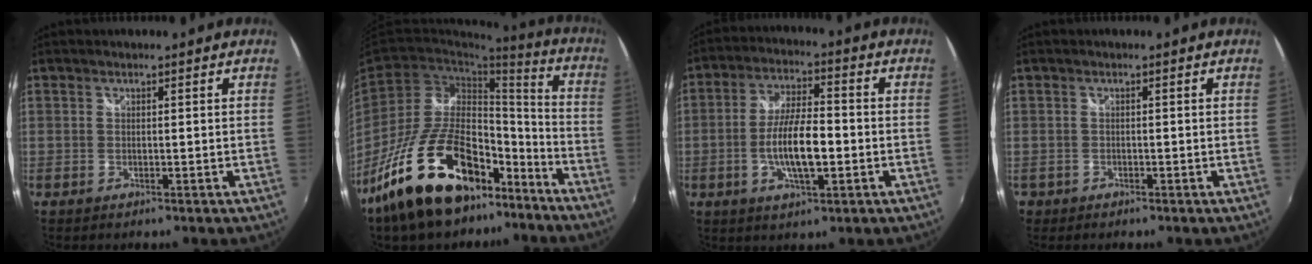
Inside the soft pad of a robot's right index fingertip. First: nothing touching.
{"total": 23.9, "force": [-16.3, 11.3, 13.3], "torque": [-0.242, 0.023, -0.251]}
{"total": 10.1, "force": [-2.4, 3.0, 9.3], "torque": [-0.182, -0.002, -0.041]}
{"total": 1.8, "force": [-0.8, 1.6, 0.1], "torque": [-0.007, 0.002, -0.012]}